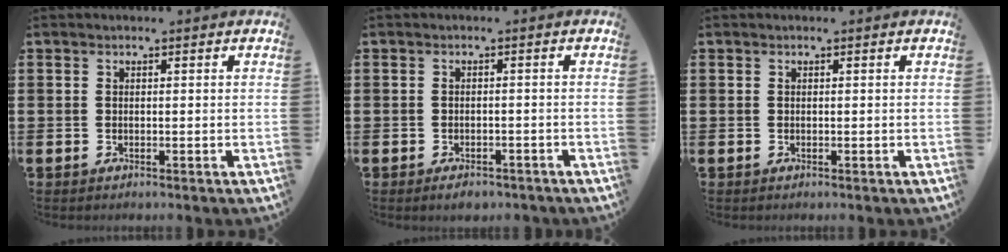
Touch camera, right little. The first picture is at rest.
{"total": 1.4, "force": [-1.2, 0.4, 0.5], "torque": [-0.013, 0.002, -0.026]}
{"total": 0.0}